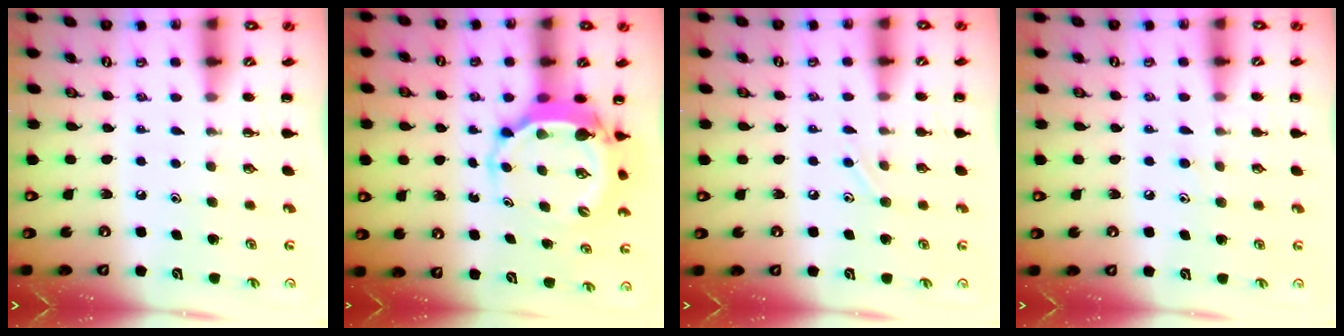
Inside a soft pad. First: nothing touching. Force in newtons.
{"total": 5.2, "press": 5.1, "slide": 1.2}
{"total": 5.8, "press": 5.5, "slide": 1.8}
{"total": 6.7, "press": 6.3, "slide": 2.4}